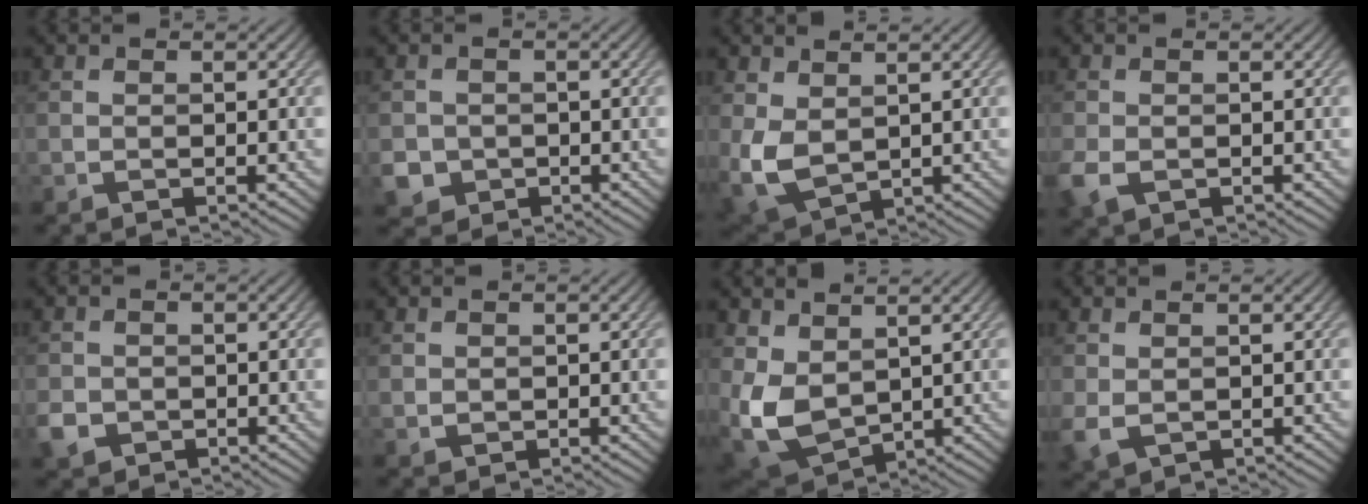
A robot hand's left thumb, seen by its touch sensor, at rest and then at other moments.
{"total": 3.6, "force": [-1.2, 3.2, 1.0], "torque": [-0.027, -0.013, -0.029]}
{"total": 6.1, "force": [1.0, 3.9, 4.6], "torque": [-0.122, -0.010, 0.018]}
{"total": 3.4, "force": [-1.3, 2.4, 2.1], "torque": [-0.057, -0.012, -0.031]}
{"total": 3.0, "force": [-1.3, 2.4, 1.2], "torque": [-0.031, -0.009, -0.031]}
{"total": 0.9, "force": [0.5, 0.7, 0.2], "torque": [-0.007, -0.002, 0.012]}
{"total": 8.6, "force": [1.6, 5.5, 6.4], "torque": [-0.181, -0.010, 0.031]}
{"total": 2.7, "force": [0.0, 1.9, 2.0], "torque": [-0.059, -0.007, 0.002]}